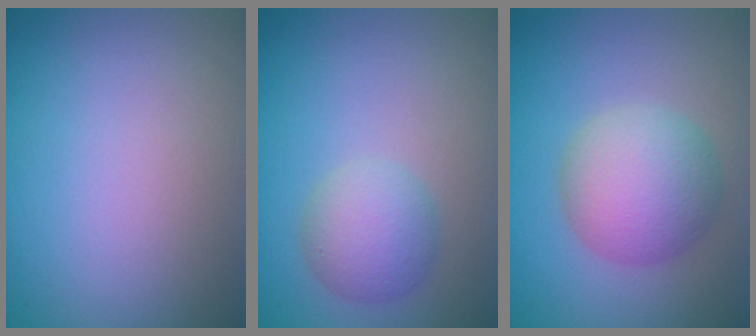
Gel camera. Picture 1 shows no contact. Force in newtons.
{"total": 3.3, "press": 3.3, "slide": 0.2}
{"total": 5.6, "press": 5.6, "slide": 0.3}